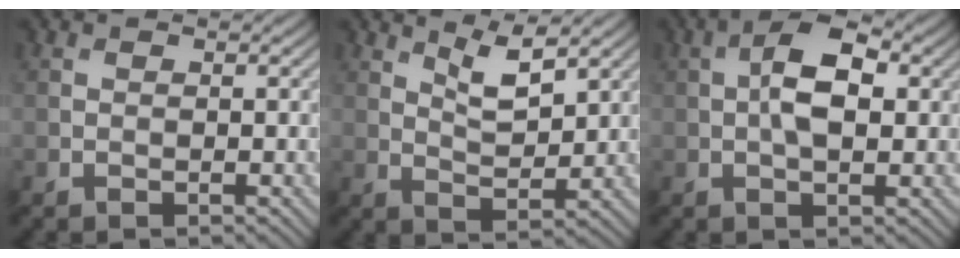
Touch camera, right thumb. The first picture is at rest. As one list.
[{"total": 4.5, "force": [2.9, 1.2, 3.2], "torque": [-0.070, -0.006, 0.058]}, {"total": 5.9, "force": [0.6, 2.8, 5.2], "torque": [-0.096, 0.008, 0.003]}]